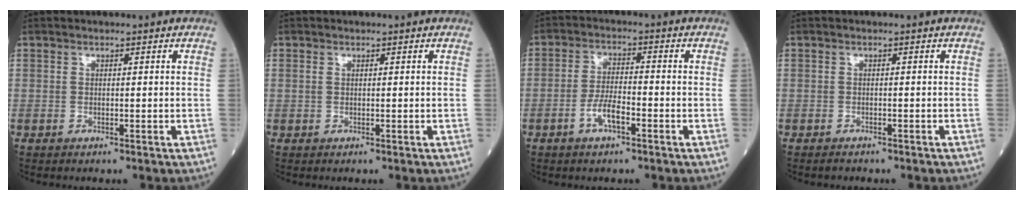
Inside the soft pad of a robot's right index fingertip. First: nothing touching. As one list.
[{"total": 0.7, "force": [0.3, 0.4, 0.4], "torque": [-0.014, 0.008, 0.008]}, {"total": 4.6, "force": [-2.3, 1.3, 3.8], "torque": [-0.069, 0.005, -0.045]}, {"total": 1.4, "force": [-1.3, 0.4, 0.5], "torque": [-0.011, -0.002, -0.015]}]